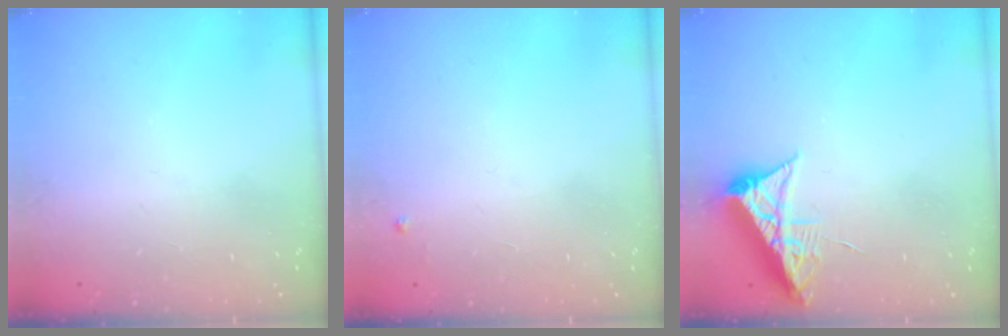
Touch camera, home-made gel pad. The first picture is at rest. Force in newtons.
{"total": 2.4, "press": 2.4, "slide": 0.4}
{"total": 7.1, "press": 7.1, "slide": 0.8}